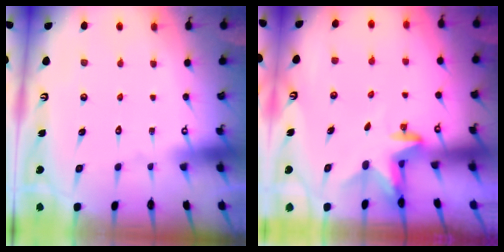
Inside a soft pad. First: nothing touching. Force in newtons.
{"total": 3.0, "press": 2.9, "slide": 0.7}